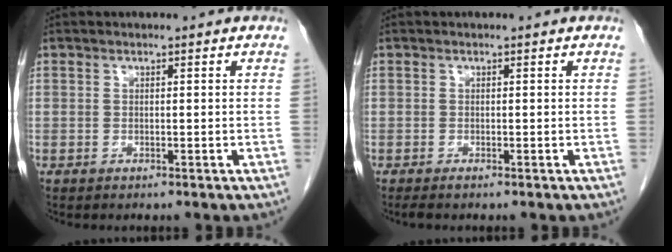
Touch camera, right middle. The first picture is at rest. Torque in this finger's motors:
{"motor_torque": [0.32, -0.19, 0.03, 0.02]}